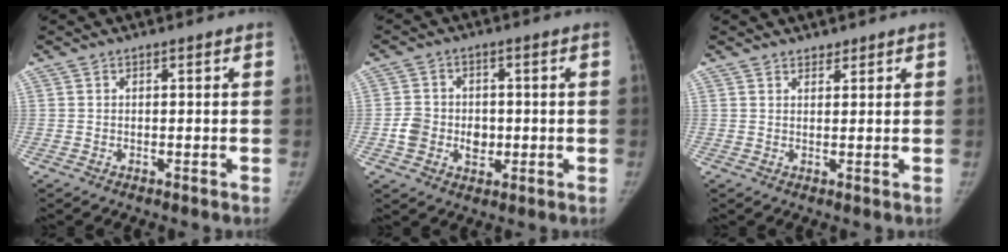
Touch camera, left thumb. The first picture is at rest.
{"total": 7.1, "force": [-1.1, 5.8, 3.9], "torque": [-0.040, 0.008, -0.015]}
{"total": 1.5, "force": [1.4, 0.6, 0.2], "torque": [0.007, -0.011, 0.022]}